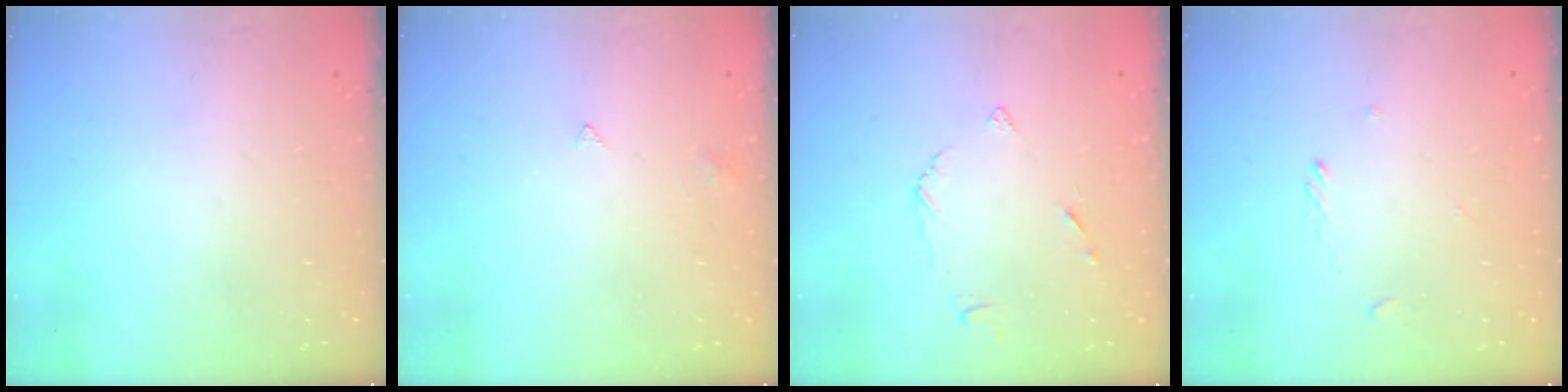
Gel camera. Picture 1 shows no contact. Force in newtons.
{"total": 2.8, "press": 2.8, "slide": 0.5}
{"total": 5.0, "press": 5.0, "slide": 0.3}
{"total": 0.6, "press": 0.3, "slide": 0.5}